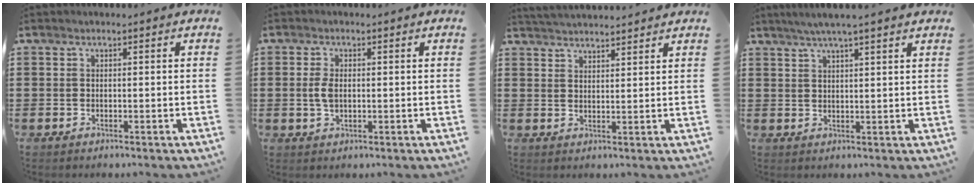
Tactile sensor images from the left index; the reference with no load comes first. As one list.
[{"total": 3.0, "force": [0.2, 1.6, 2.5], "torque": [-0.068, -0.001, -0.002]}, {"total": 2.9, "force": [2.9, -0.4, 0.0], "torque": [-0.008, -0.008, 0.054]}, {"total": 3.7, "force": [3.1, -0.4, 2.0], "torque": [-0.047, -0.005, 0.055]}]